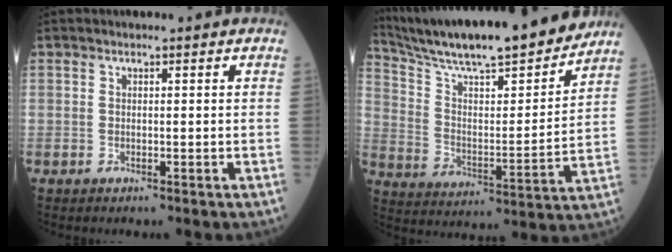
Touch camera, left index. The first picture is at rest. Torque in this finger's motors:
{"motor_torque": [0.06, -1.12, 0.35, 0.13]}